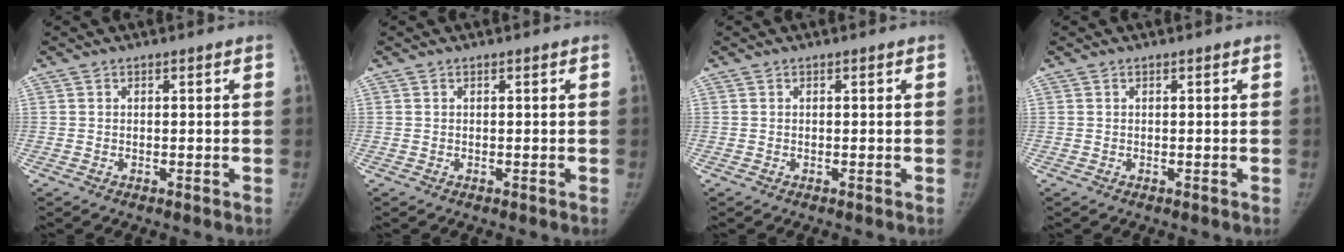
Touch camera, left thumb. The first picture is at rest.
{"total": 0.0}
{"total": 0.0}
{"total": 0.0}